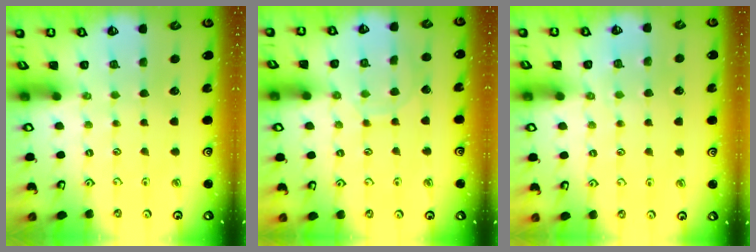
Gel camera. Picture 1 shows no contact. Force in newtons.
{"total": 8.1, "press": 8.1, "slide": 0.6}
{"total": 3.2, "press": 3.1, "slide": 0.7}